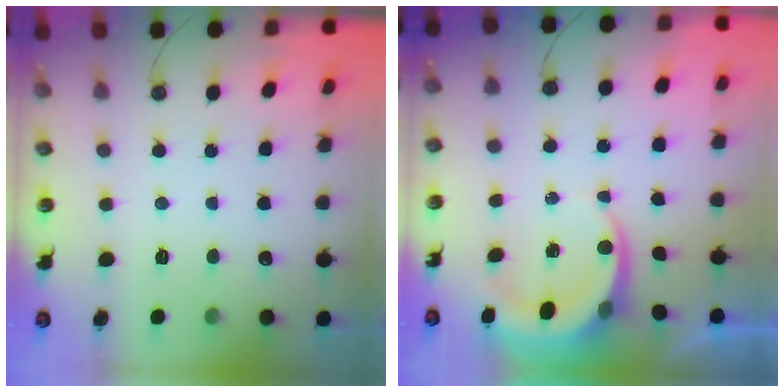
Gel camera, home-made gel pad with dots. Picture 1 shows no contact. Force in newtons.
{"total": 5.5, "press": 5.5, "slide": 0.5}